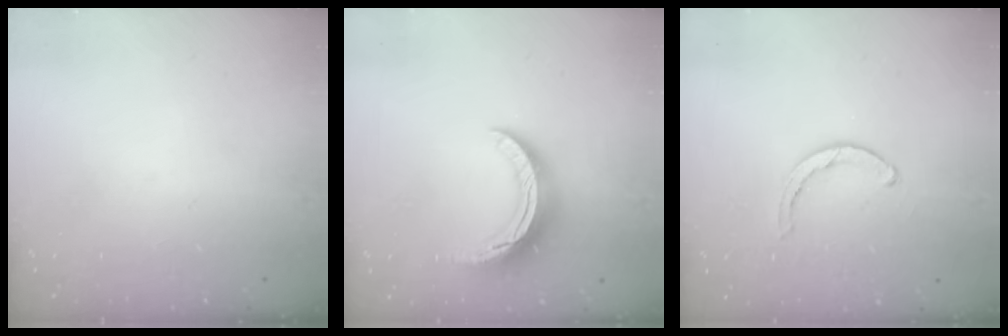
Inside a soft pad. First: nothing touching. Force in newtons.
{"total": 10.8, "press": 10.8, "slide": 0.5}
{"total": 2.8, "press": 2.8, "slide": 0.2}